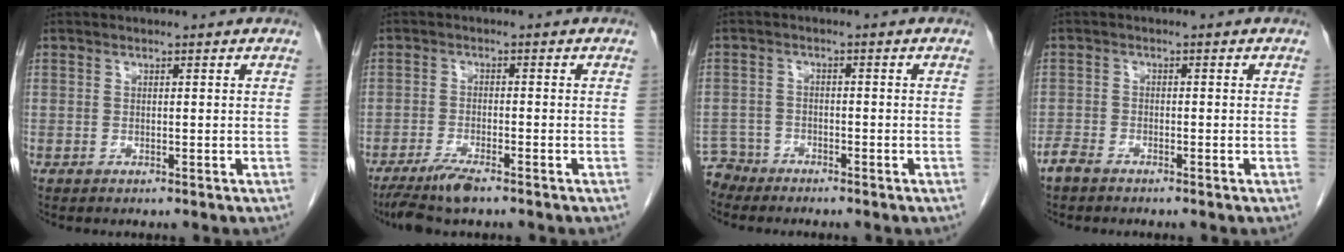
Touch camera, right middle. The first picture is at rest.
{"total": 5.4, "force": [-4.2, 0.6, 3.4], "torque": [-0.066, -0.014, -0.076]}
{"total": 3.9, "force": [-3.6, 1.2, -0.9], "torque": [0.019, -0.005, -0.069]}
{"total": 2.6, "force": [-2.2, 0.8, 1.0], "torque": [-0.024, -0.002, -0.039]}